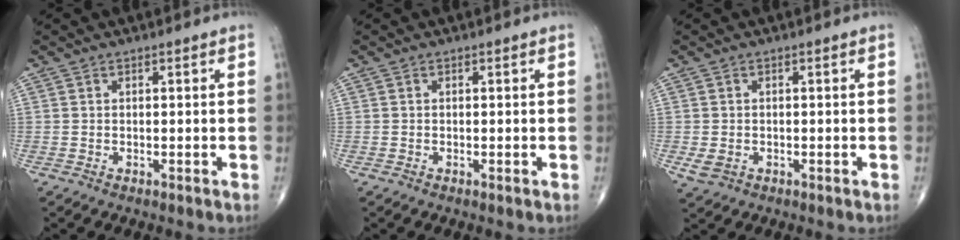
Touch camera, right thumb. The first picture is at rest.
{"total": 0.0}
{"total": 2.6, "force": [-0.6, 2.0, 1.6], "torque": [-0.032, 0.000, -0.005]}